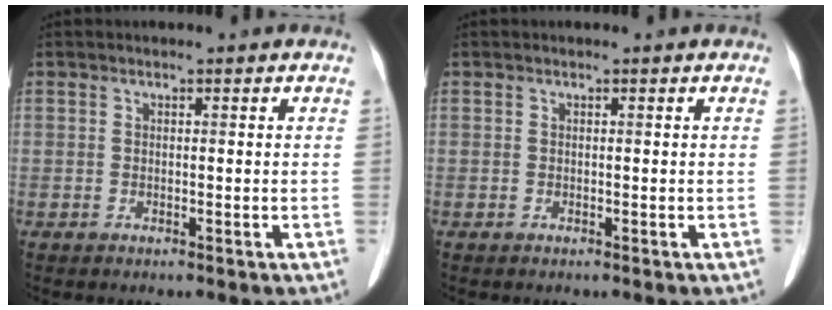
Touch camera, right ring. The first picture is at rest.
{"total": 0.0}